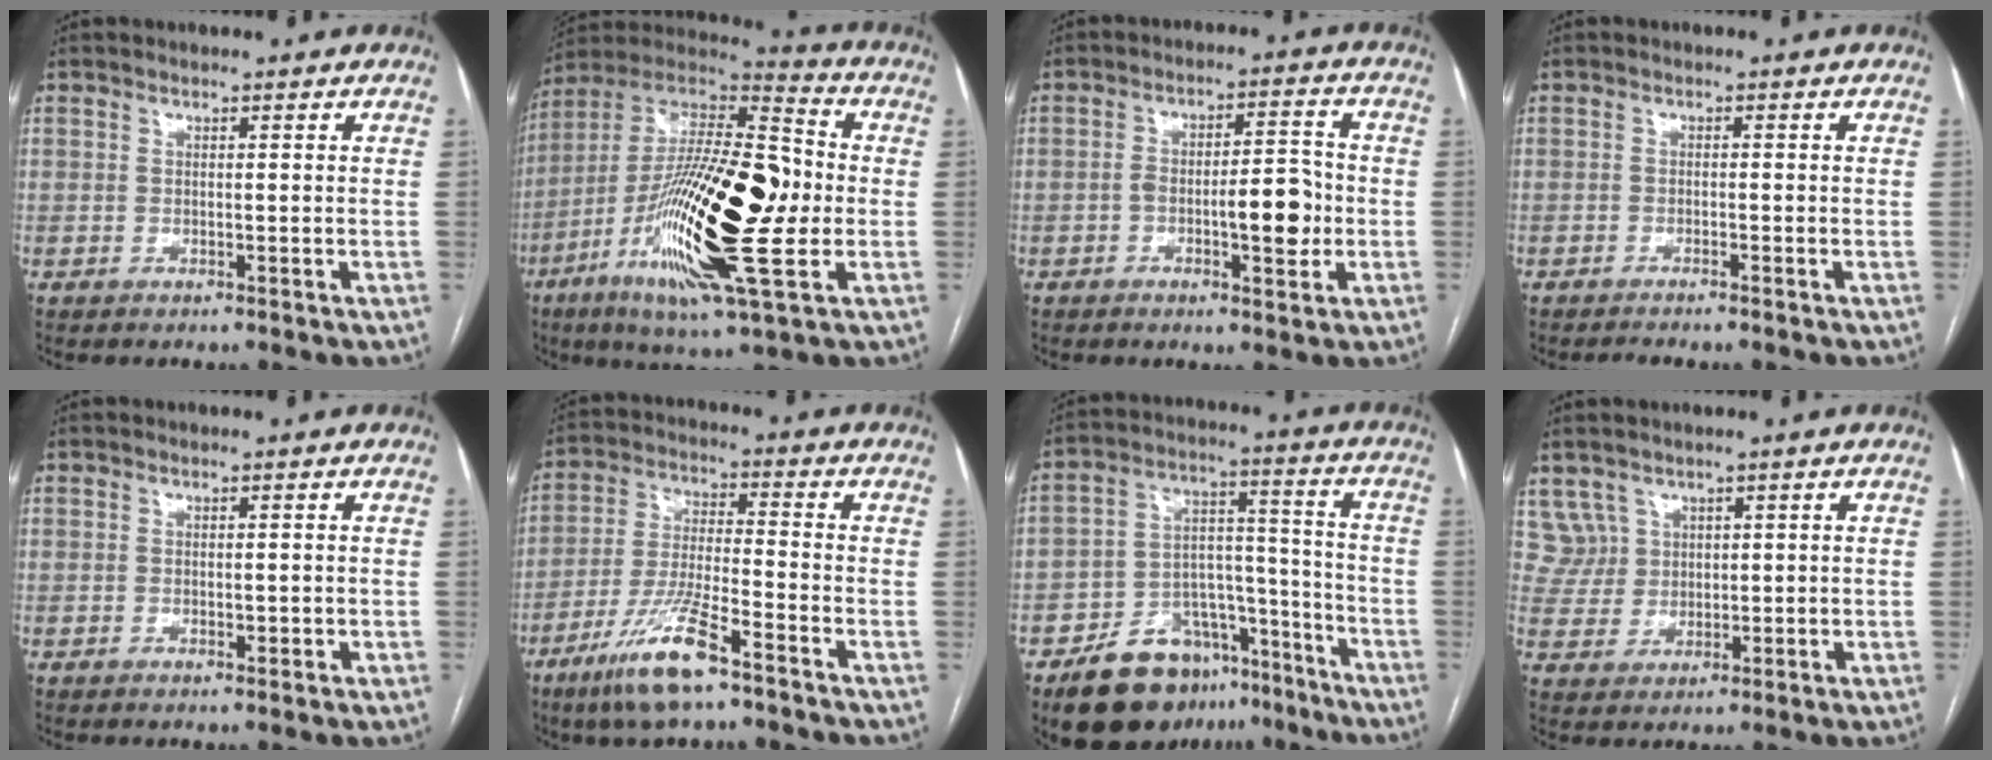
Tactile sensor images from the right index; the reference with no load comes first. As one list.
[{"total": 27.6, "force": [-4.8, 5.5, 26.6], "torque": [-0.506, -0.019, -0.092]}, {"total": 7.9, "force": [-1.9, 2.3, 7.3], "torque": [-0.111, 0.018, -0.026]}, {"total": 2.9, "force": [-2.6, -0.3, 1.3], "torque": [-0.015, -0.001, -0.036]}, {"total": 1.1, "force": [-0.3, 0.4, 1.0], "torque": [-0.017, -0.001, -0.002]}, {"total": 11.2, "force": [-7.2, 1.3, 8.5], "torque": [-0.174, -0.025, -0.136]}, {"total": 15.5, "force": [-10.7, 8.9, 6.8], "torque": [-0.090, 0.054, -0.167]}, {"total": 4.5, "force": [2.4, 3.8, -0.4], "torque": [0.016, 0.014, 0.051]}]